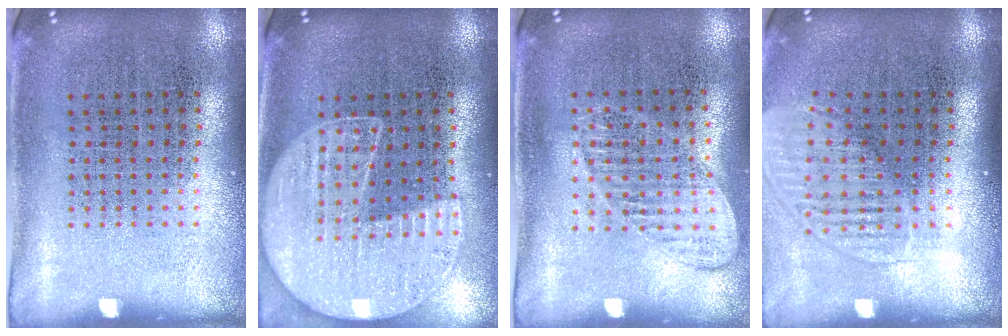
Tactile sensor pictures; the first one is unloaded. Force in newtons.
{"total": 1.3, "press": 1.3, "slide": 0.2}
{"total": 1.0, "press": 1.0, "slide": 0.1}
{"total": 1.3, "press": 1.1, "slide": 0.7}